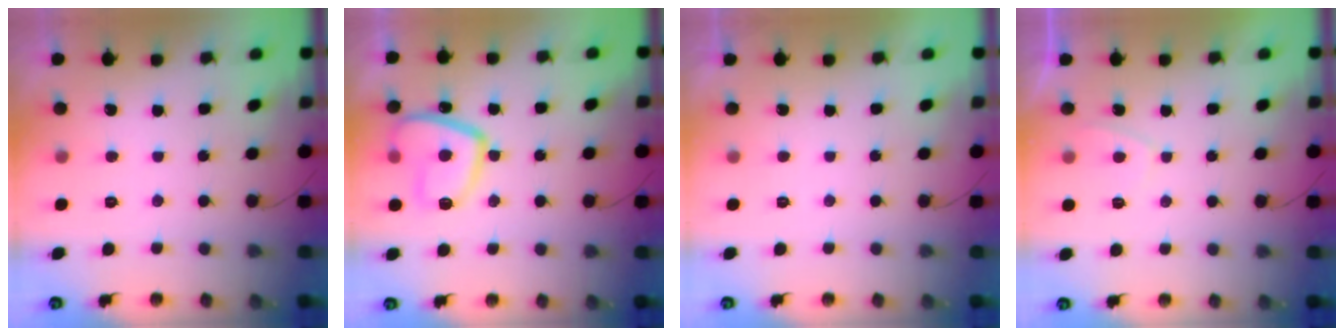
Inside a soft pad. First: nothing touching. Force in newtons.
{"total": 13.9, "press": 13.8, "slide": 1.4}
{"total": 2.3, "press": 2.3, "slide": 0.4}
{"total": 1.9, "press": 1.9, "slide": 0.6}